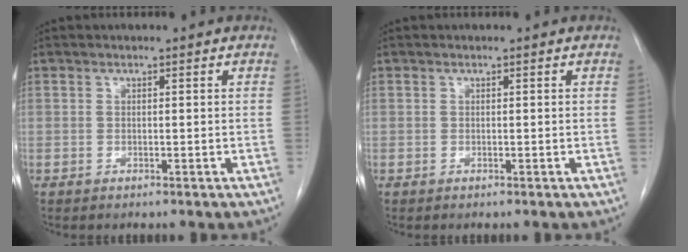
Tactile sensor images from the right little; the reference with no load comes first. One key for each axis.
{"total": 0.0}